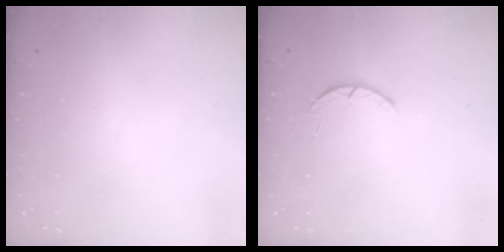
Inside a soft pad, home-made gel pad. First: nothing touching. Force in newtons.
{"total": 2.5, "press": 2.5, "slide": 0.5}